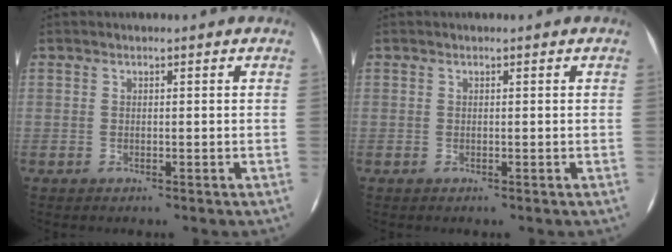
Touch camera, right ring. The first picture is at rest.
{"total": 0.0}